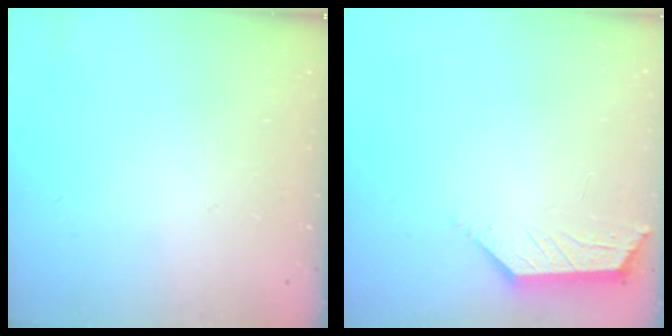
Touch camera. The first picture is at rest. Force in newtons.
{"total": 2.3, "press": 2.3, "slide": 0.4}